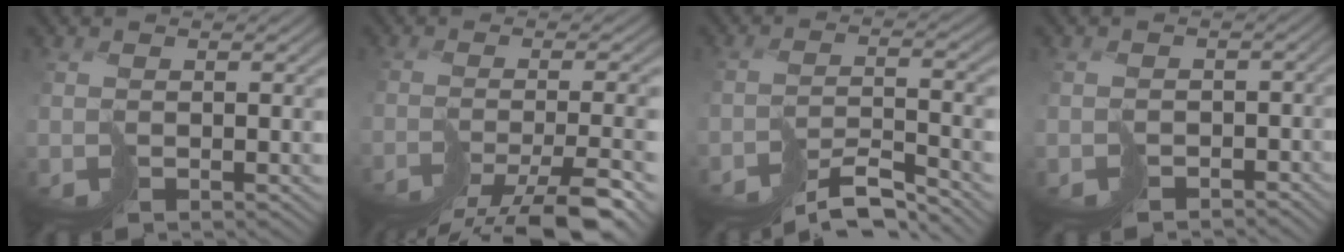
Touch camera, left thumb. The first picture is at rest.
{"total": 9.8, "force": [-7.7, 1.1, 6.0], "torque": [-0.081, -0.005, -0.109]}
{"total": 7.2, "force": [-6.5, 0.8, 3.1], "torque": [-0.040, 0.002, -0.105]}
{"total": 3.0, "force": [-2.1, 2.1, 0.6], "torque": [0.005, -0.012, -0.034]}